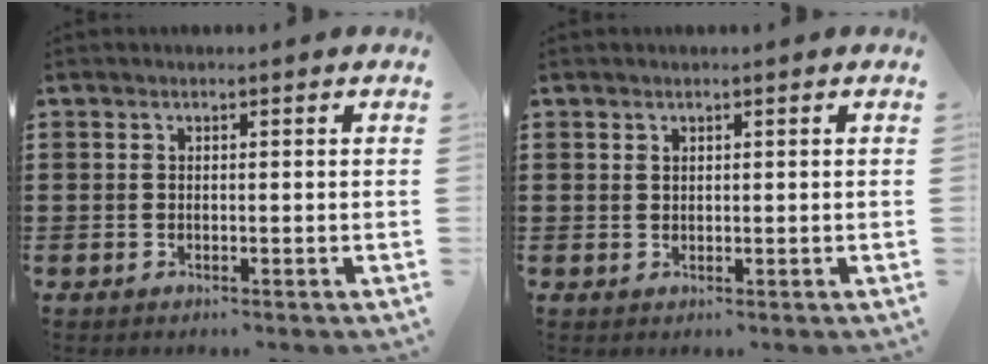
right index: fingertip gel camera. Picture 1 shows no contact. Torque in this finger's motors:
{"motor_torque": [-0.17, 0.24, -0.03, -0.01]}